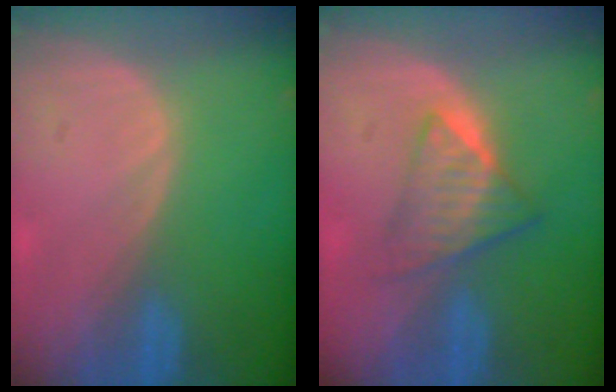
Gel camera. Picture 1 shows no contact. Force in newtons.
{"total": 6.2, "press": 5.4, "slide": 3.0}